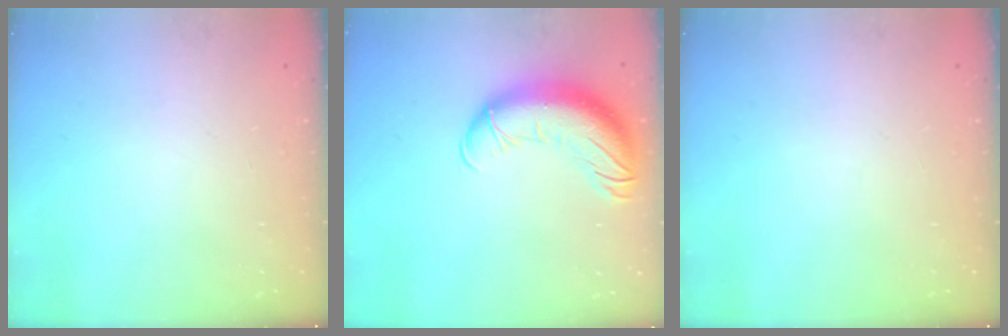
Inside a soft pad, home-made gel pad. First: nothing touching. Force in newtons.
{"total": 17.1, "press": 16.7, "slide": 3.7}
{"total": 0.0}